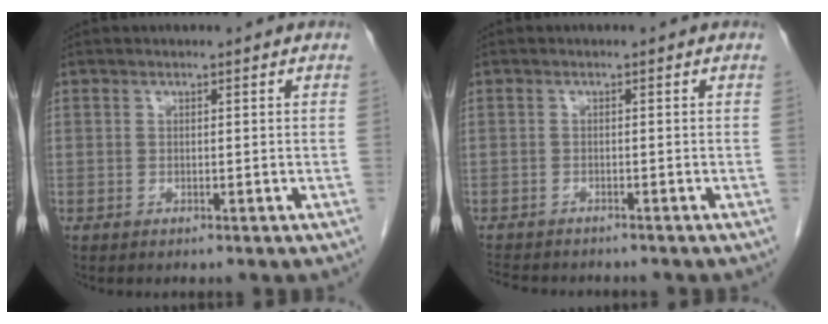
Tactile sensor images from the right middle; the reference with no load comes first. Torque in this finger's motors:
{"motor_torque": [0.04, -0.03, 0.00, 0.00]}